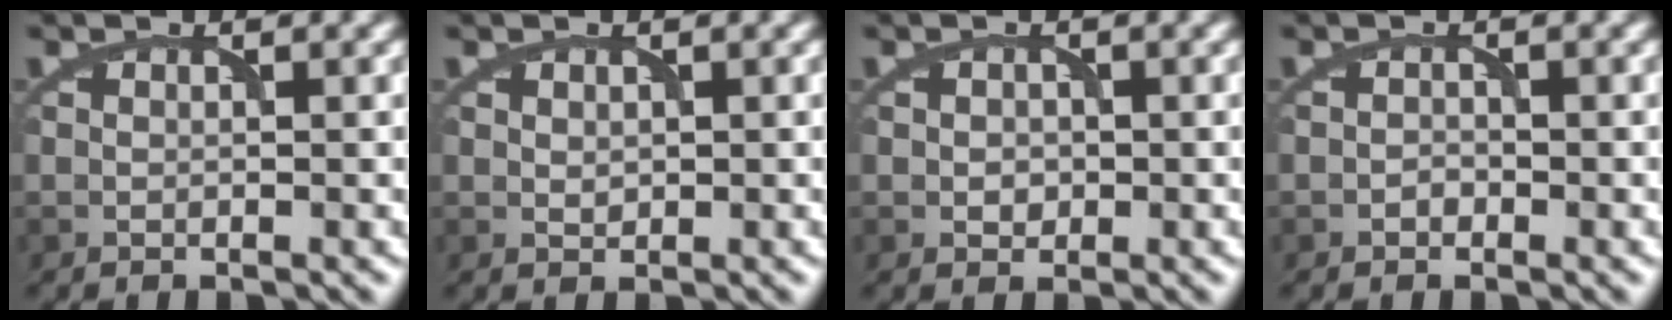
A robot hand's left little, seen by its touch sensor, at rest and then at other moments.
{"total": 0.8, "force": [0.2, 0.6, 0.4], "torque": [-0.009, -0.003, 0.009]}
{"total": 1.1, "force": [0.0, 1.0, 0.5], "torque": [-0.009, -0.002, -0.001]}
{"total": 0.7, "force": [-0.4, 0.5, 0.2], "torque": [-0.003, -0.001, -0.009]}